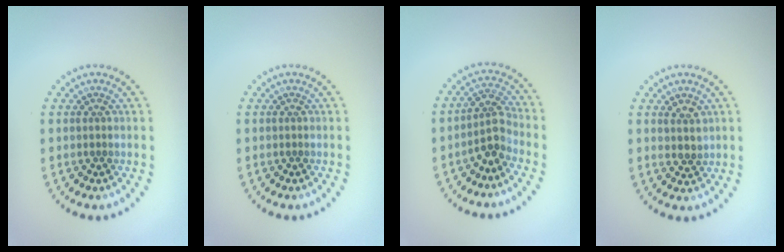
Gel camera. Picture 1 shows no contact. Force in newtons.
{"total": 0.0}
{"total": 2.7, "press": 2.0, "slide": 1.9}
{"total": 1.8, "press": 1.5, "slide": 1.0}